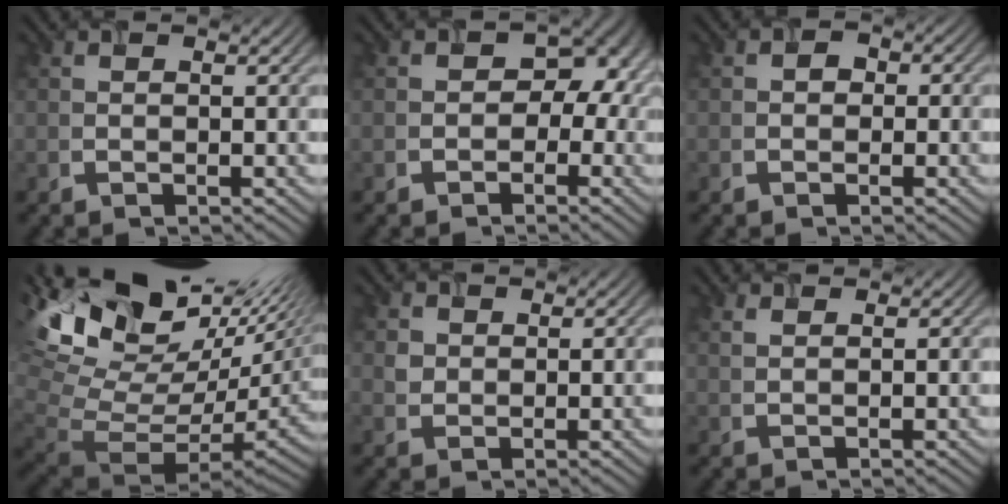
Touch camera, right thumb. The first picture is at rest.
{"total": 5.0, "force": [-0.9, 4.2, 2.6], "torque": [-0.016, -0.007, -0.012]}
{"total": 1.2, "force": [-0.7, 1.0, 0.0], "torque": [0.000, -0.003, -0.009]}
{"total": 15.9, "force": [7.1, 7.6, 12.0], "torque": [-0.225, 0.012, 0.175]}
{"total": 1.5, "force": [0.7, 1.3, -0.1], "torque": [-0.005, -0.006, 0.022]}
{"total": 1.6, "force": [1.3, 0.4, 0.8], "torque": [-0.015, -0.001, 0.029]}